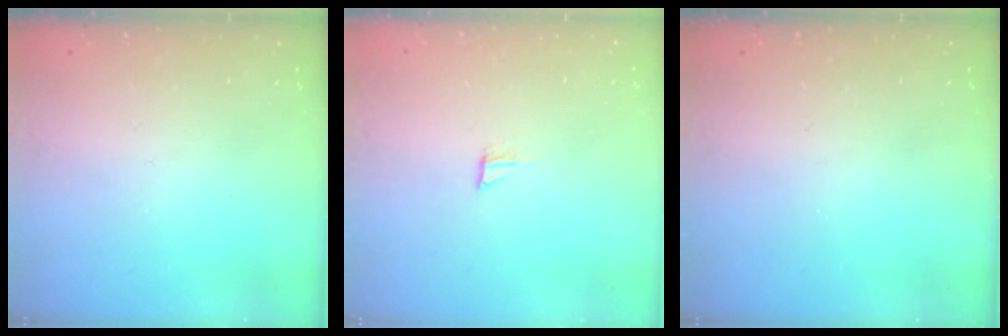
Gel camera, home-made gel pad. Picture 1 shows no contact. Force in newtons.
{"total": 5.1, "press": 5.1, "slide": 0.4}
{"total": 0.0}